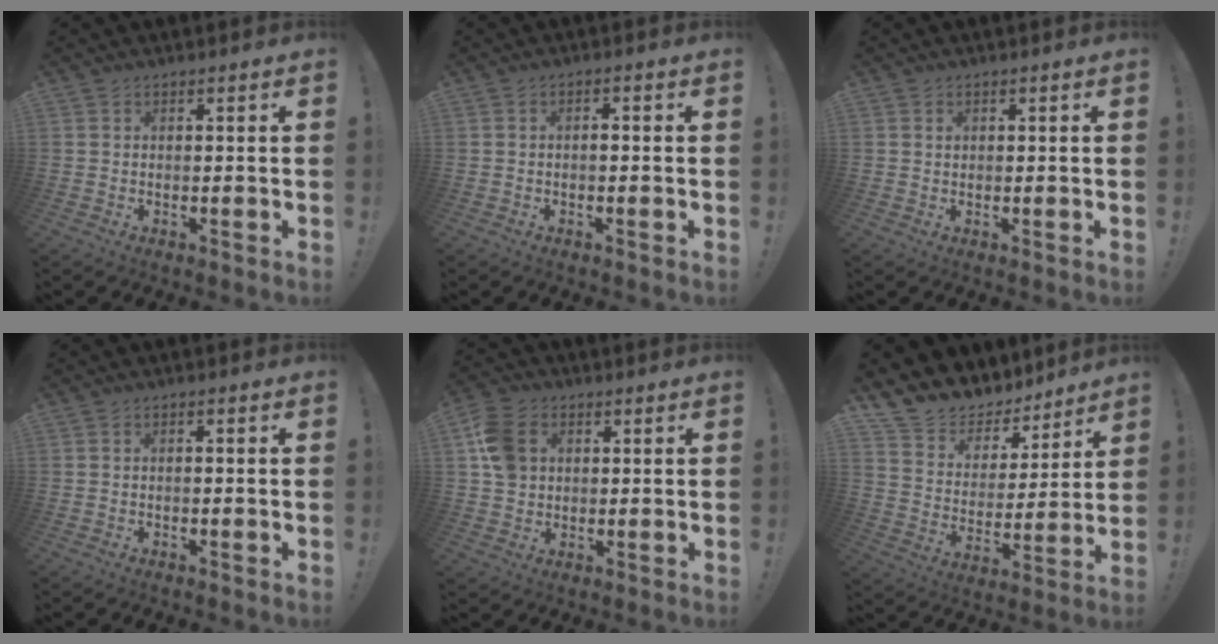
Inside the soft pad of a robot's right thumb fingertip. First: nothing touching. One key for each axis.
{"total": 1.1, "fx": -0.7, "fy": 0.2, "fz": 0.9, "tx": -0.018, "ty": 0.004, "tz": -0.014}
{"total": 0.6, "fx": 0.4, "fy": 0.4, "fz": 0.2, "tx": -0.008, "ty": 0.002, "tz": 0.008}
{"total": 0.8, "fx": -0.6, "fy": 0.1, "fz": 0.5, "tx": -0.010, "ty": 0.001, "tz": -0.010}
{"total": 10.5, "fx": 2.6, "fy": 8.3, "fz": 5.9, "tx": -0.103, "ty": 0.011, "tz": 0.055}
{"total": 10.8, "fx": 8.8, "fy": 5.9, "fz": 1.8, "tx": -0.048, "ty": -0.080, "tz": 0.163}